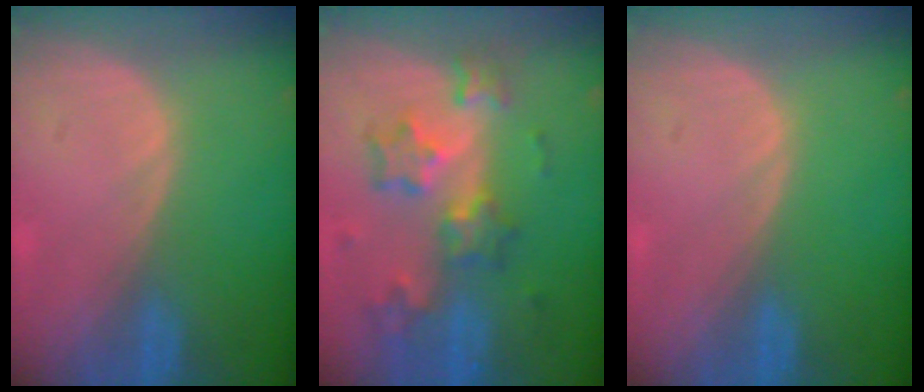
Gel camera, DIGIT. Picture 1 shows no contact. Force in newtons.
{"total": 8.5, "press": 7.5, "slide": 4.0}
{"total": 0.0}